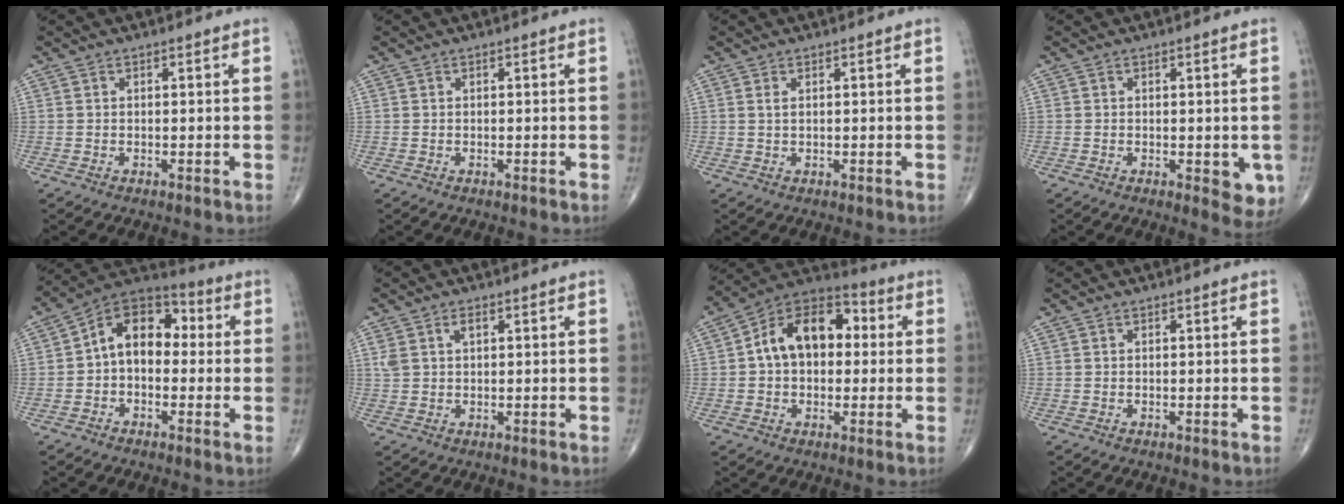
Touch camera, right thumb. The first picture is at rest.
{"total": 0.0}
{"total": 1.0, "force": [0.4, 0.3, 0.9], "torque": [-0.023, 0.005, 0.012]}
{"total": 4.9, "force": [-1.1, 2.3, 4.2], "torque": [-0.030, -0.007, -0.011]}
{"total": 11.7, "force": [0.2, 7.9, 8.6], "torque": [-0.107, 0.038, -0.017]}
{"total": 3.0, "force": [1.3, 1.6, 2.3], "torque": [-0.053, 0.008, 0.030]}
{"total": 15.3, "force": [1.8, 10.1, 11.3], "torque": [-0.152, 0.037, 0.016]}
{"total": 0.0}